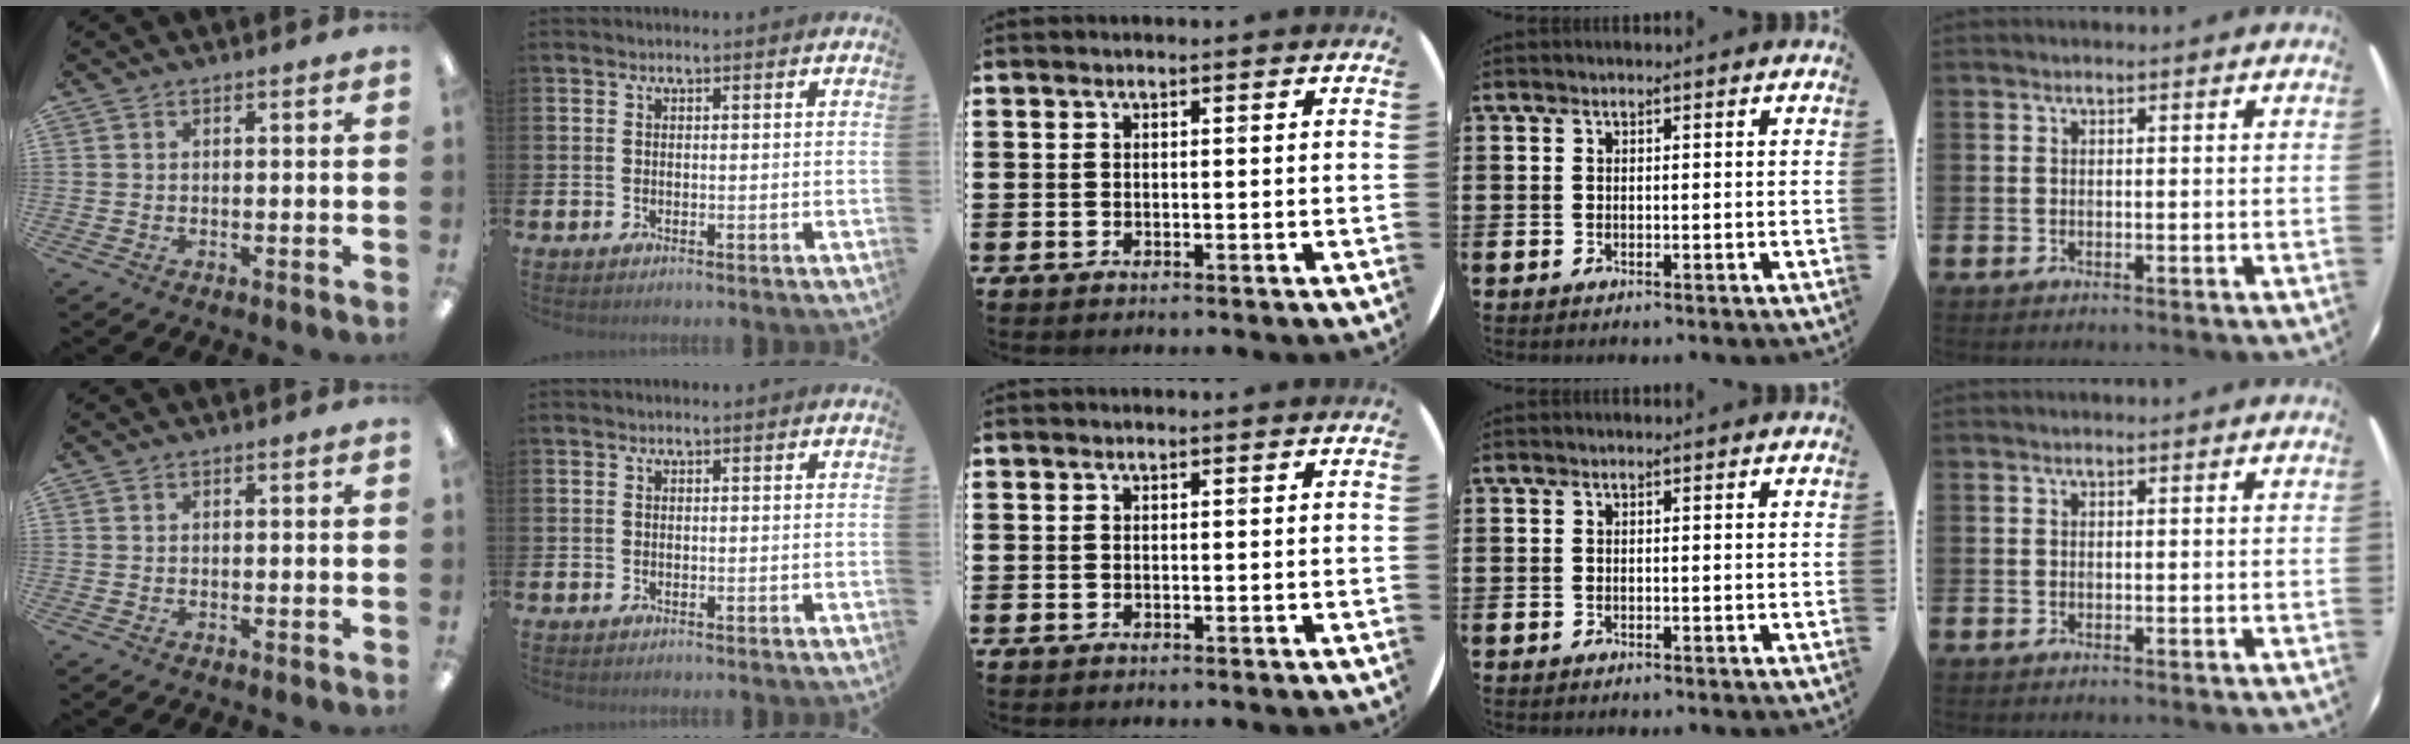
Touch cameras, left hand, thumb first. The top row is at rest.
{}